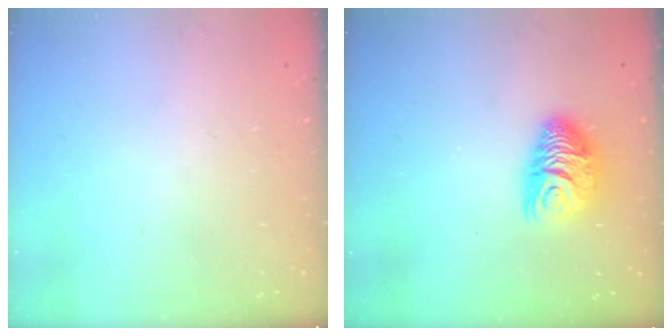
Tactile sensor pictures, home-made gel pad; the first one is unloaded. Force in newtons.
{"total": 9.4, "press": 9.4, "slide": 0.7}